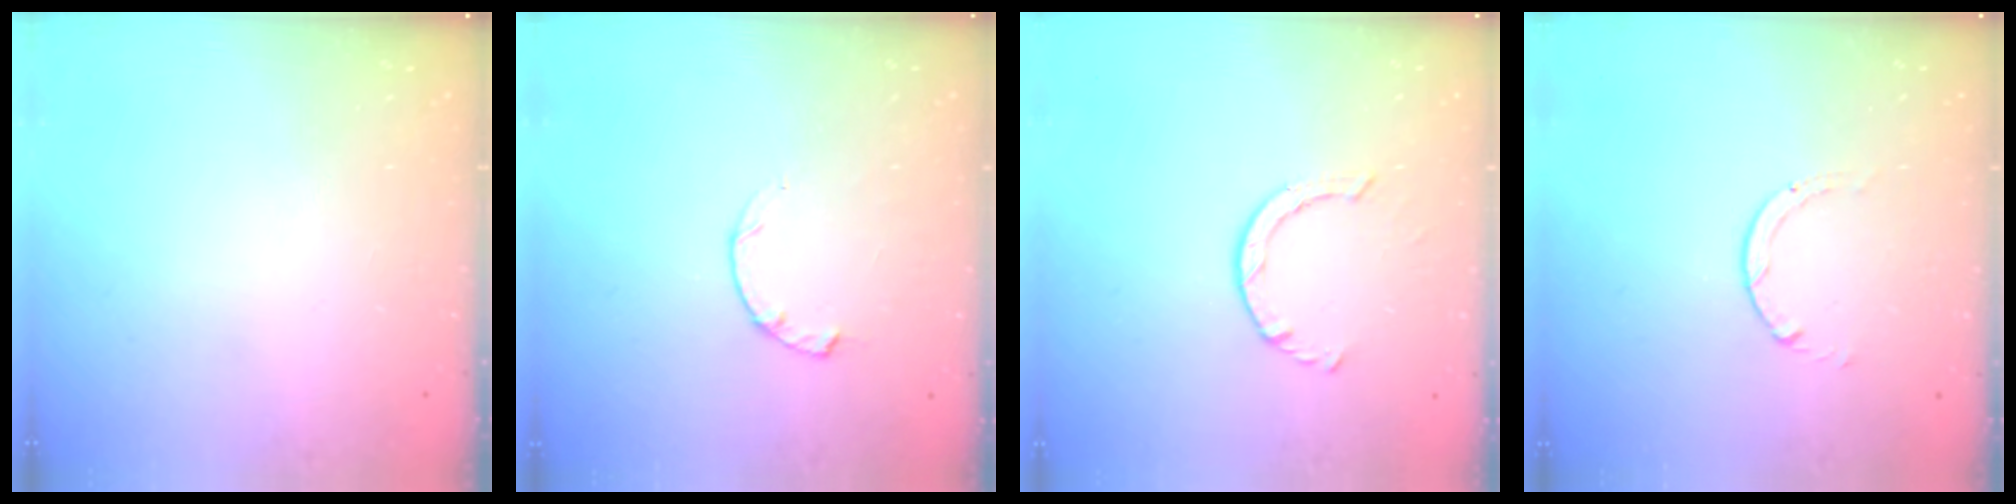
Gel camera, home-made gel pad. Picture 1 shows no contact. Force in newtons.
{"total": 2.3, "press": 2.3, "slide": 0.4}
{"total": 2.2, "press": 2.2, "slide": 0.4}
{"total": 0.9, "press": 0.9, "slide": 0.1}